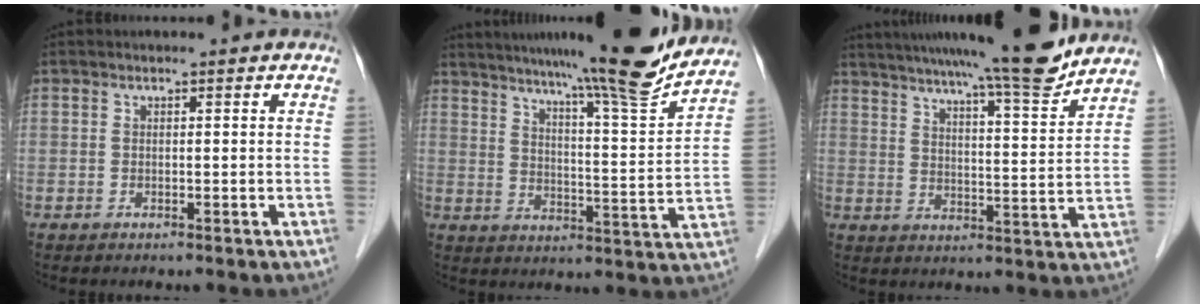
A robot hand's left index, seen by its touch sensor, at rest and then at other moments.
{"total": 17.0, "force": [14.7, -0.9, 8.4], "torque": [-0.125, -0.027, 0.203]}
{"total": 16.1, "force": [14.0, -0.3, 7.9], "torque": [-0.119, -0.013, 0.195]}